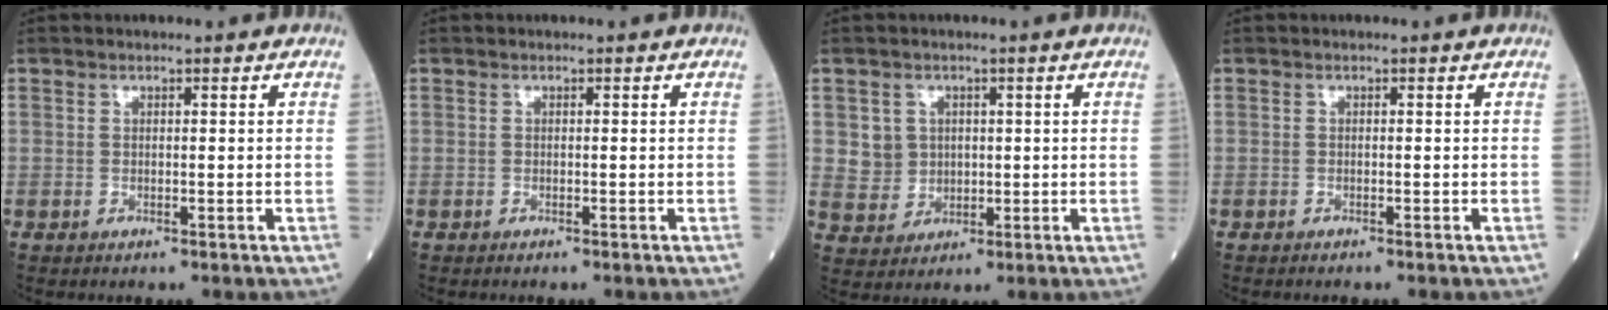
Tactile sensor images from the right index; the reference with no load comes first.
{"total": 1.2, "force": [-1.1, 0.0, 0.6], "torque": [-0.004, 0.000, -0.015]}
{"total": 4.4, "force": [0.9, 4.2, 0.8], "torque": [-0.016, 0.014, 0.022]}
{"total": 1.9, "force": [-1.7, 0.1, 0.9], "torque": [-0.011, -0.001, -0.021]}